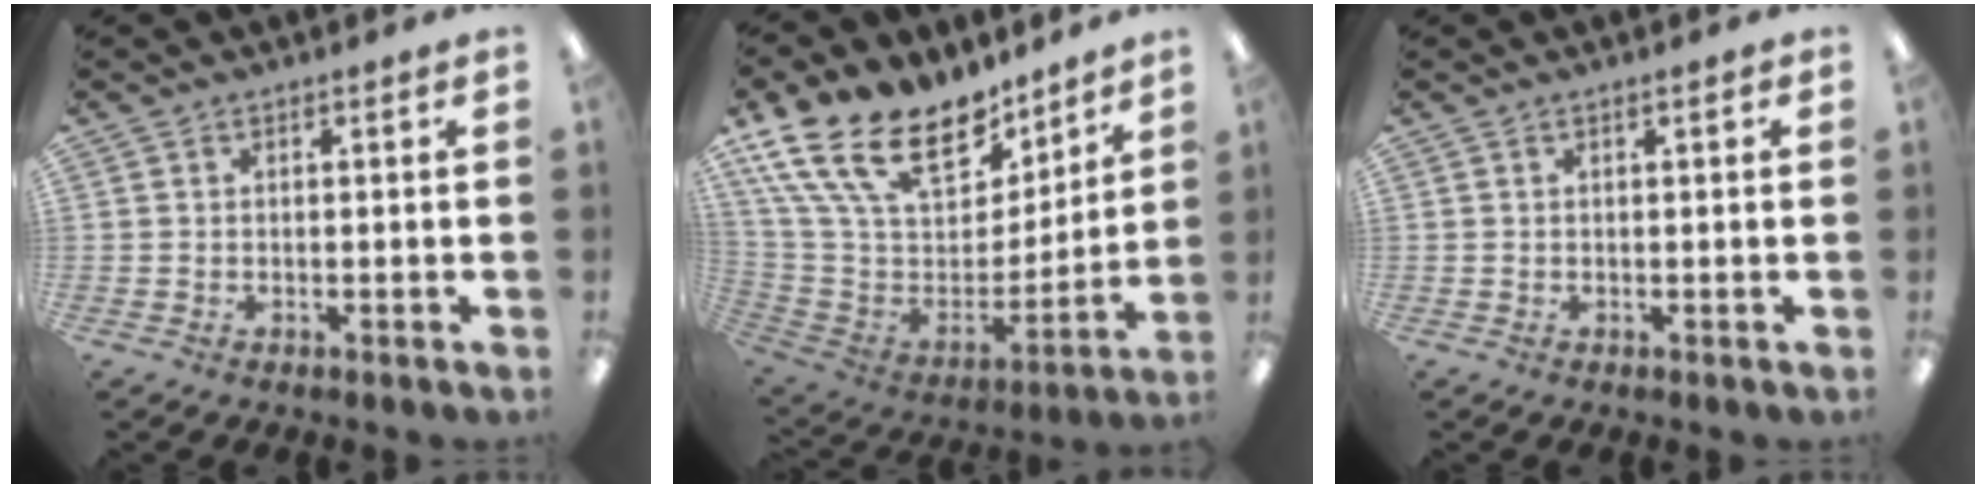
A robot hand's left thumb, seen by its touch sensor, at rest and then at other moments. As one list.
[{"total": 22.2, "force": [15.0, 11.1, 12.0], "torque": [-0.249, -0.097, 0.275]}, {"total": 1.1, "force": [0.4, 0.2, 0.9], "torque": [-0.020, 0.002, 0.007]}]